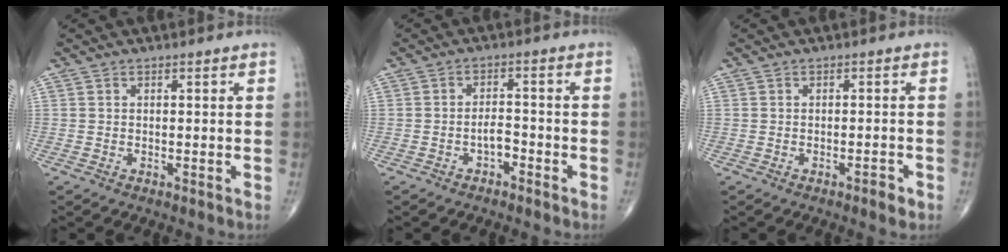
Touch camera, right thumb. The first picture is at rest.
{"total": 3.0, "force": [-1.7, 1.6, 1.8], "torque": [-0.022, 0.020, -0.029]}
{"total": 1.9, "force": [-1.2, 0.6, 1.4], "torque": [-0.021, 0.003, -0.018]}